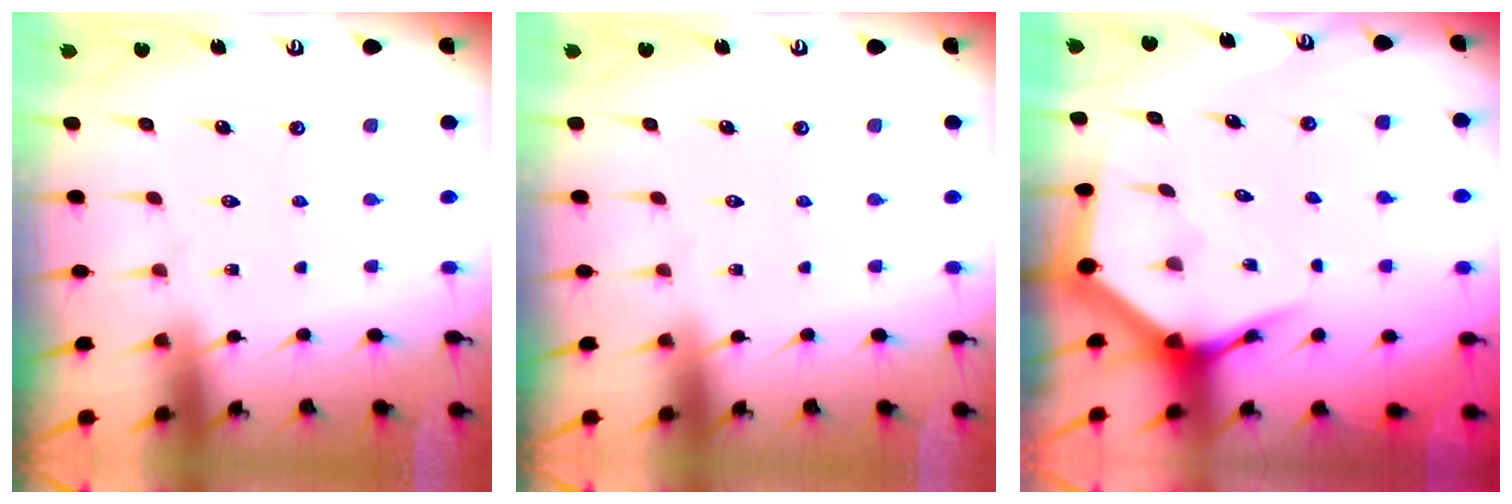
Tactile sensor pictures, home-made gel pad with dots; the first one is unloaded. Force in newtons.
{"total": 0.0}
{"total": 4.1, "press": 4.1, "slide": 0.4}